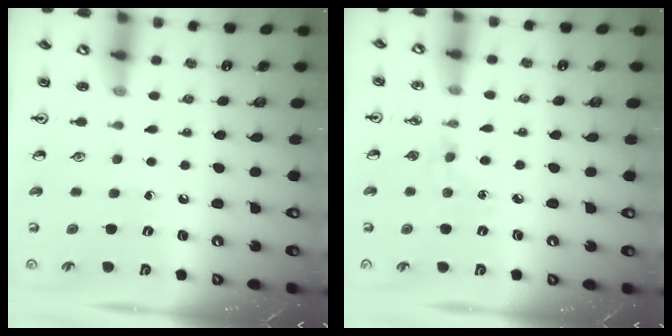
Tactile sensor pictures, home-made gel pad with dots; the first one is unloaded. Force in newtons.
{"total": 4.1, "press": 4.0, "slide": 0.6}